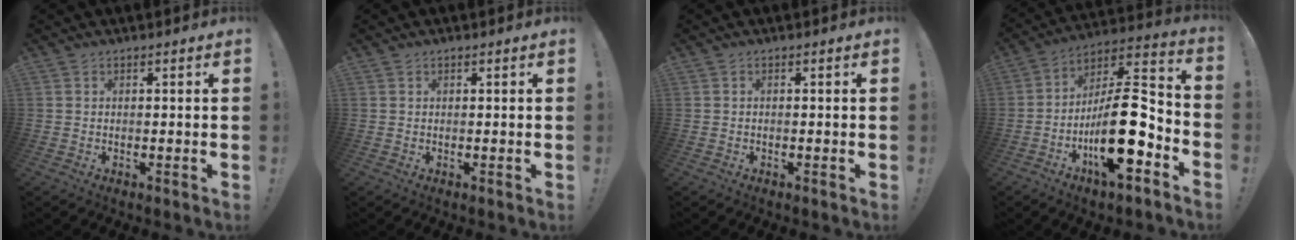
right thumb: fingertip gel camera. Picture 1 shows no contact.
{"total": 0.0}
{"total": 0.0}
{"total": 20.7, "force": [-6.7, 7.7, 18.0], "torque": [-0.312, 0.038, -0.106]}